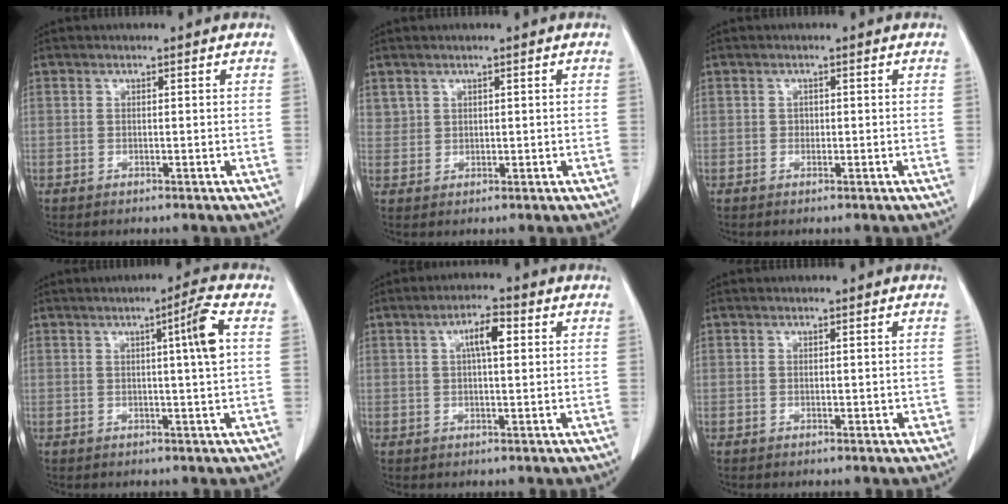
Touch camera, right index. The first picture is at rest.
{"total": 1.8, "force": [1.2, 1.4, 0.1], "torque": [0.007, 0.003, 0.023]}
{"total": 0.7, "force": [-0.1, 0.6, 0.2], "torque": [0.002, 0.003, -0.001]}
{"total": 5.4, "force": [1.0, -1.0, 5.2], "torque": [-0.080, 0.000, 0.016]}
{"total": 4.6, "force": [1.3, 1.1, 4.3], "torque": [-0.076, 0.010, 0.021]}
{"total": 1.1, "force": [-0.1, 0.7, 0.8], "torque": [-0.007, 0.003, 0.002]}